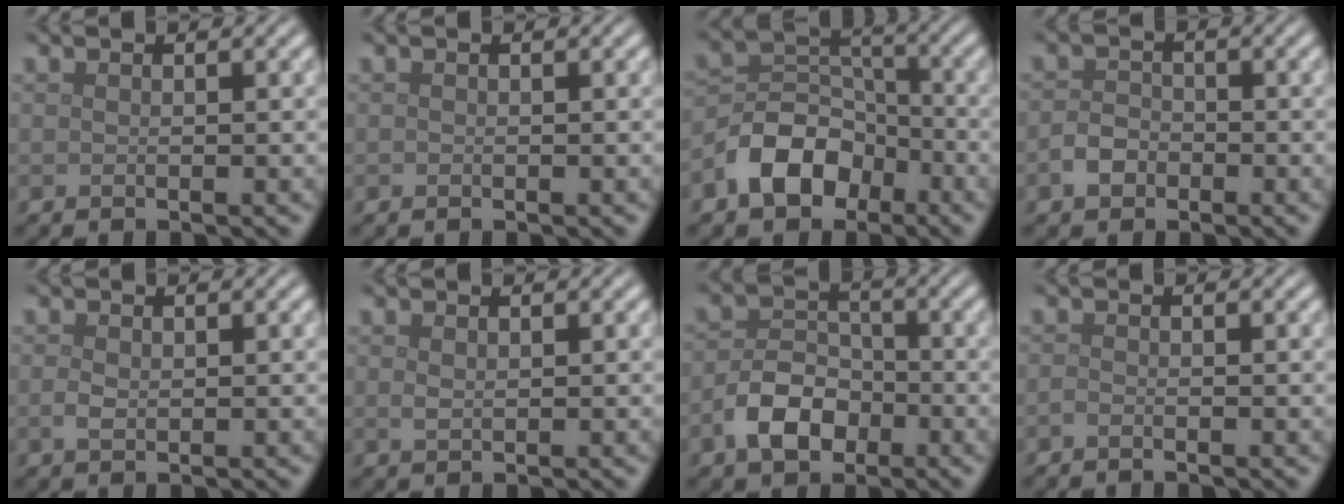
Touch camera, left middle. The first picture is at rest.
{"total": 0.0}
{"total": 6.6, "force": [-3.6, 4.6, 3.2], "torque": [-0.049, 0.003, -0.075]}
{"total": 2.2, "force": [-1.2, 1.6, 1.0], "torque": [-0.016, 0.004, -0.028]}
{"total": 1.2, "force": [-0.1, 0.8, 0.8], "torque": [-0.020, -0.002, -0.001]}
{"total": 0.9, "force": [0.2, 0.6, 0.6], "torque": [-0.015, -0.001, 0.004]}
{"total": 4.8, "force": [-2.3, 3.2, 2.7], "torque": [-0.050, 0.004, -0.046]}
{"total": 0.6, "force": [-0.4, 0.2, 0.3], "torque": [-0.007, -0.002, -0.010]}